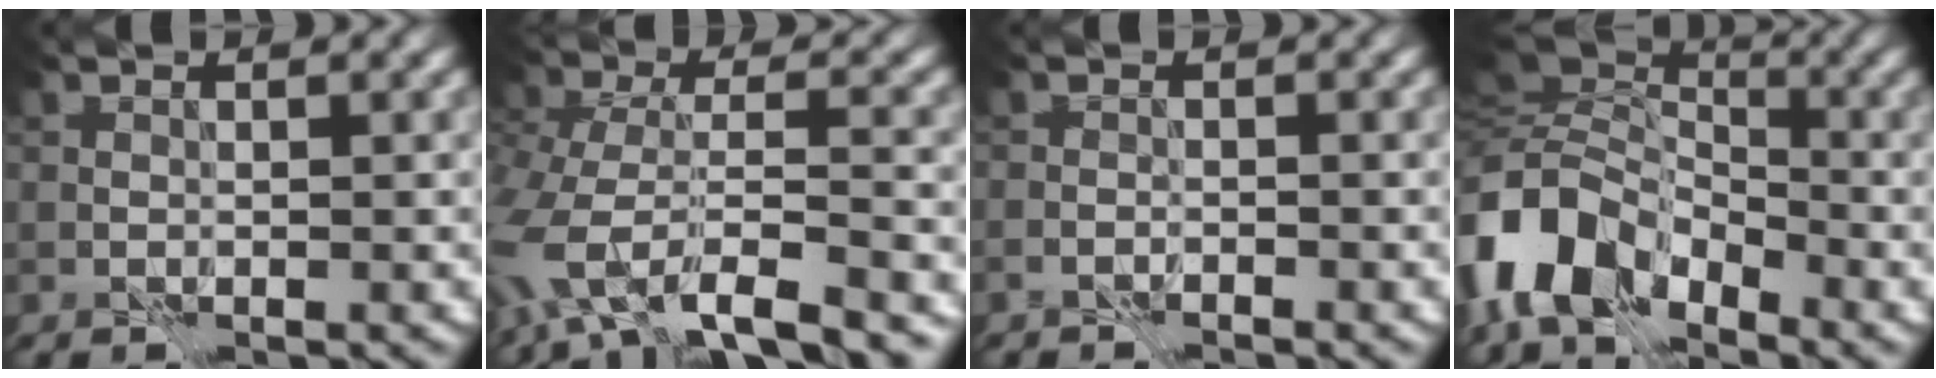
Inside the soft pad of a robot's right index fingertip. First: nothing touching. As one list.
[{"total": 12.3, "force": [-8.7, 5.5, 6.8], "torque": [-0.140, -0.012, -0.123]}, {"total": 1.0, "force": [-0.9, 0.1, 0.1], "torque": [-0.004, -0.002, -0.022]}, {"total": 10.4, "force": [-5.0, 6.5, 6.4], "torque": [-0.136, -0.011, -0.101]}]